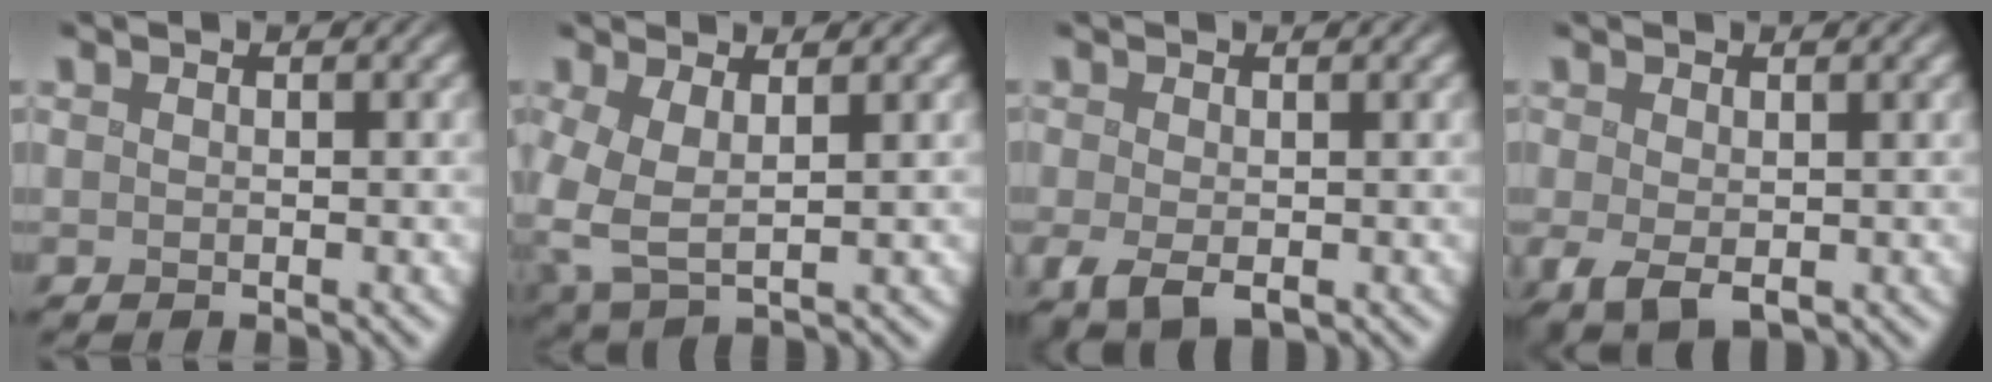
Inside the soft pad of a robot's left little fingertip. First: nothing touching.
{"total": 3.5, "force": [-0.2, 1.6, 3.1], "torque": [-0.086, -0.002, 0.003]}
{"total": 1.9, "force": [-0.7, 0.7, 1.7], "torque": [-0.038, -0.004, -0.007]}
{"total": 2.0, "force": [-0.3, 0.9, 1.8], "torque": [-0.040, -0.003, -0.001]}